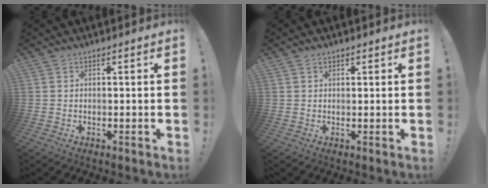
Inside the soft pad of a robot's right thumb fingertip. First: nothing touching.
{"total": 0.9, "force": [0.7, 0.5, 0.3], "torque": [-0.007, 0.001, 0.013]}